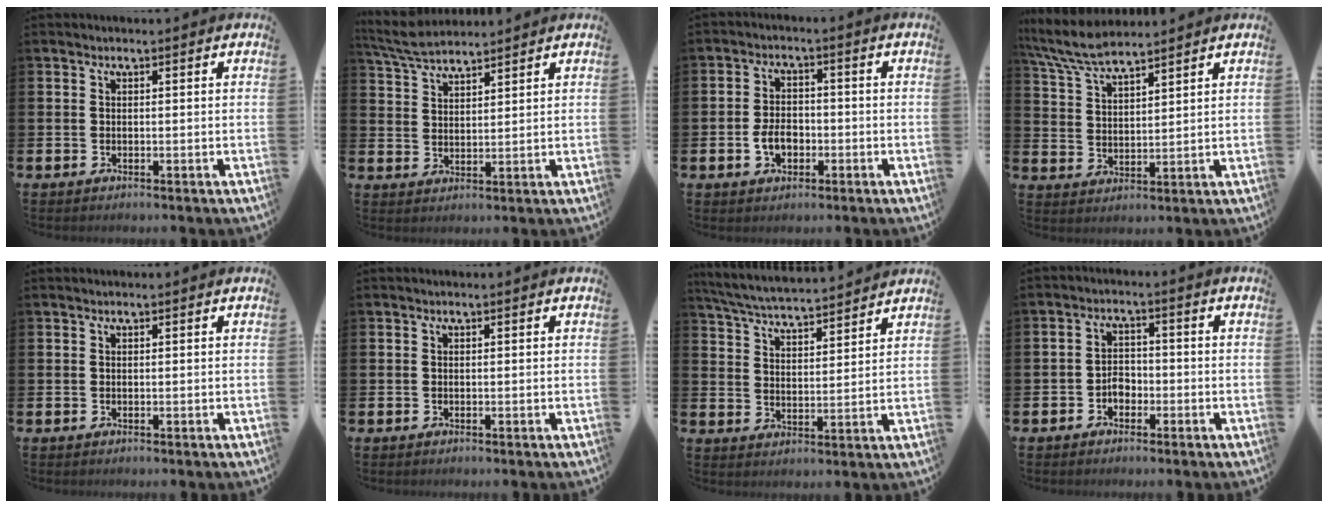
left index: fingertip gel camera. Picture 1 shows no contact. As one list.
[{"total": 5.4, "force": [5.1, 1.0, 1.5], "torque": [-0.043, -0.017, 0.094]}, {"total": 3.9, "force": [-1.1, 2.7, 2.6], "torque": [-0.041, 0.002, -0.024]}, {"total": 6.9, "force": [6.4, 1.0, 2.3], "torque": [-0.065, -0.026, 0.116]}, {"total": 0.0}, {"total": 0.0}, {"total": 5.6, "force": [5.5, 0.2, 1.0], "torque": [-0.039, -0.040, 0.095]}, {"total": 2.5, "force": [-1.3, 1.8, 1.1], "torque": [-0.015, 0.004, -0.031]}]